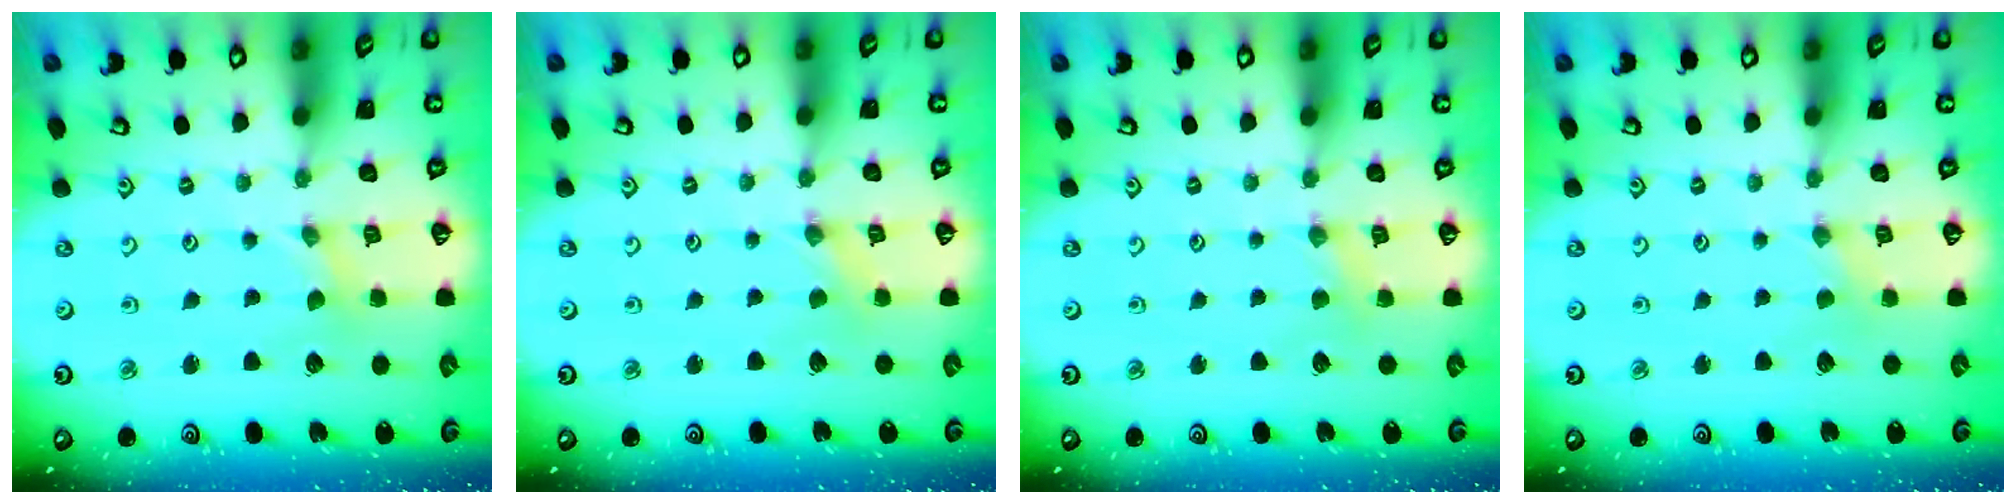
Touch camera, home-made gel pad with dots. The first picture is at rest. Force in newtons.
{"total": 0.0}
{"total": 2.8, "press": 2.7, "slide": 0.5}
{"total": 0.0}